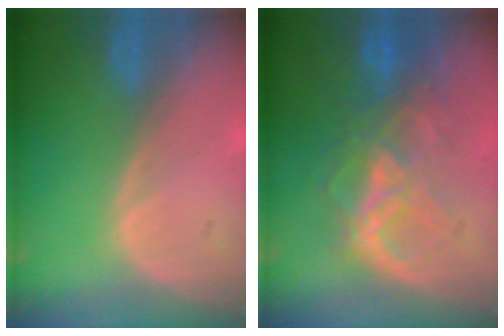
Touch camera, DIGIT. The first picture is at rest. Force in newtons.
{"total": 7.7, "press": 7.4, "slide": 2.0}